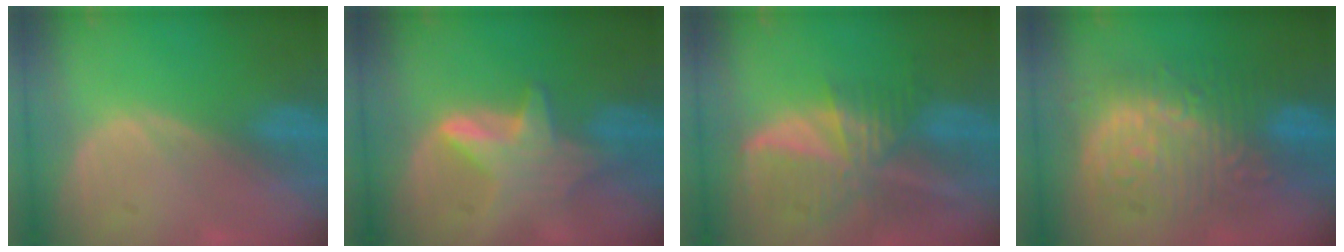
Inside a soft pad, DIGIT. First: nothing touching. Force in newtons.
{"total": 5.9, "press": 5.8, "slide": 0.8}
{"total": 9.2, "press": 7.9, "slide": 4.7}
{"total": 12.7, "press": 12.7, "slide": 1.3}